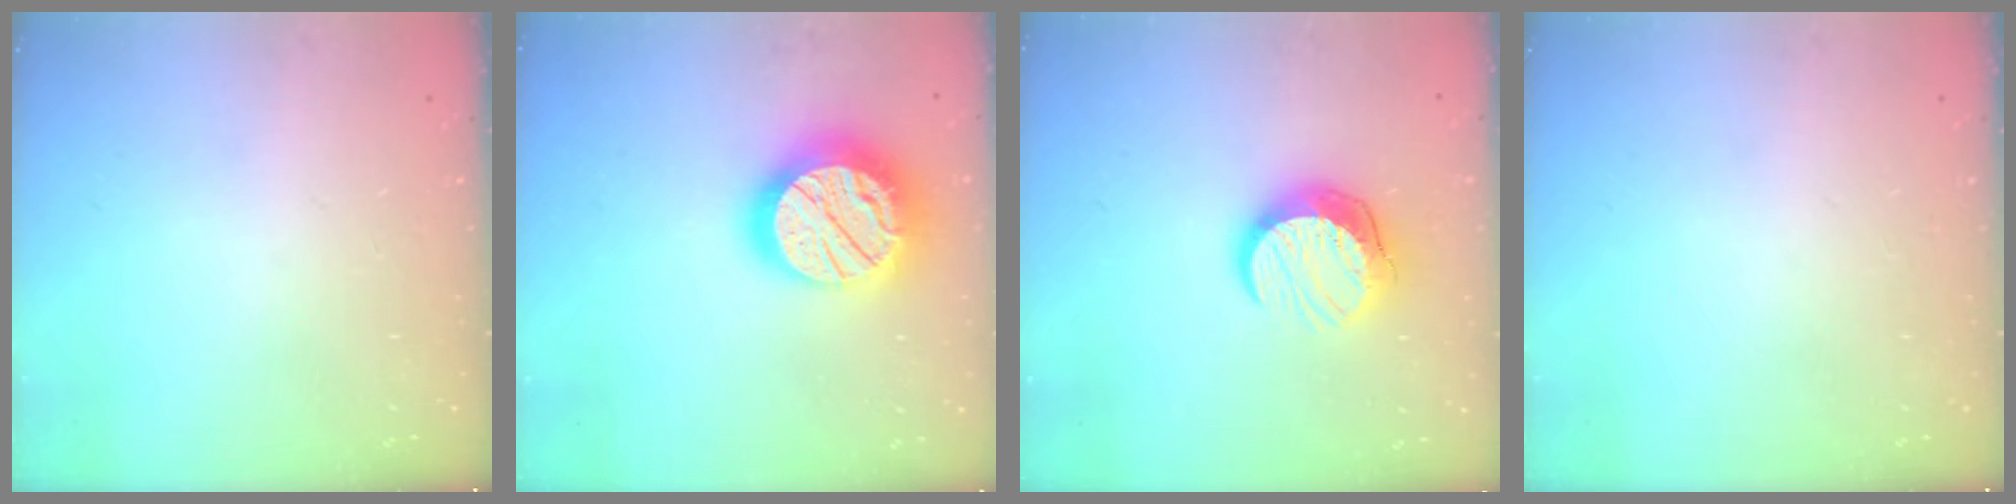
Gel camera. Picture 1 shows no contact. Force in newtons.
{"total": 23.9, "press": 23.8, "slide": 1.9}
{"total": 12.3, "press": 12.2, "slide": 0.9}
{"total": 0.0}